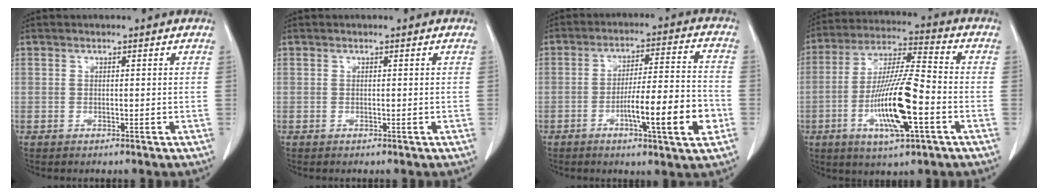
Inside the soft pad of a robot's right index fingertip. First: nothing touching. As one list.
[{"total": 0.0}, {"total": 12.5, "force": [-4.4, 0.8, 11.6], "torque": [-0.183, 0.000, -0.069]}, {"total": 14.8, "force": [-4.5, 1.9, 14.0], "torque": [-0.272, -0.006, -0.081]}]